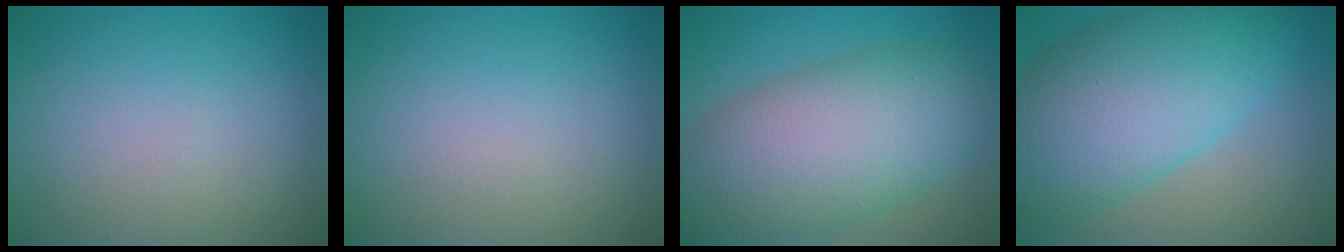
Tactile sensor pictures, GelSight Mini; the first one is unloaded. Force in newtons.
{"total": 0.0}
{"total": 11.8, "press": 11.8, "slide": 0.6}
{"total": 11.9, "press": 11.9, "slide": 0.3}